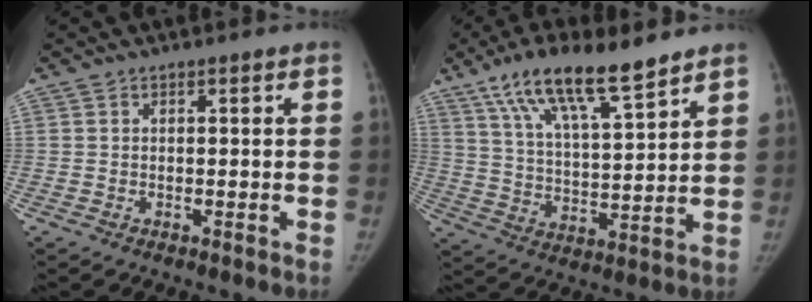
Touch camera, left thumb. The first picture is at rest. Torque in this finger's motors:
{"motor_torque": [1.12, 1.12, 0.84, -0.69, 0.19]}